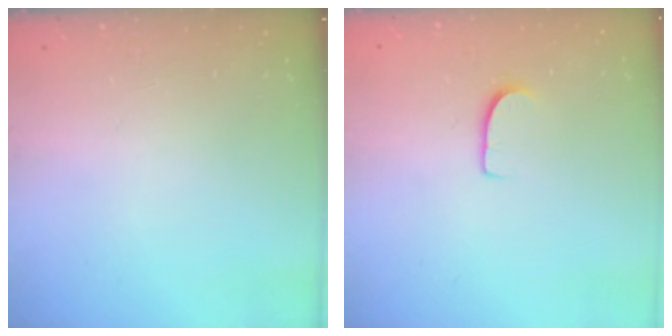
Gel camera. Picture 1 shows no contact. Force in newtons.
{"total": 6.7, "press": 6.7, "slide": 0.3}